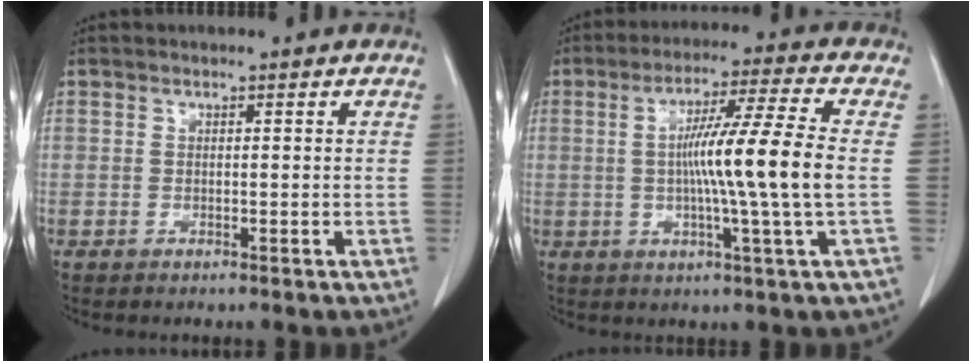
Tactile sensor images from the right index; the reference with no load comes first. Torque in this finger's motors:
{"motor_torque": [1.62, -0.21, 0.86, 0.21]}